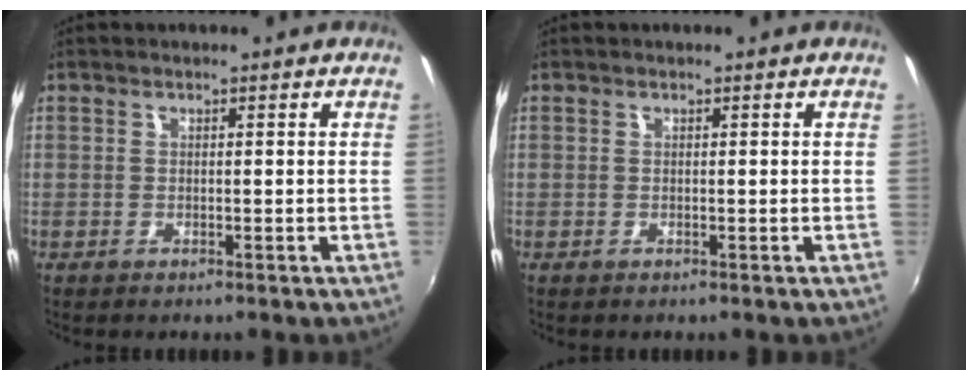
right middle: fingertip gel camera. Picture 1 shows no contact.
{"total": 0.0}